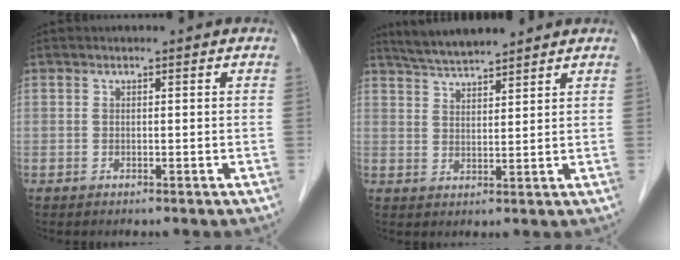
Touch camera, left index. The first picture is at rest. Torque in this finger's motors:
{"motor_torque": [-0.11, -0.15, 0.07, 0.02]}